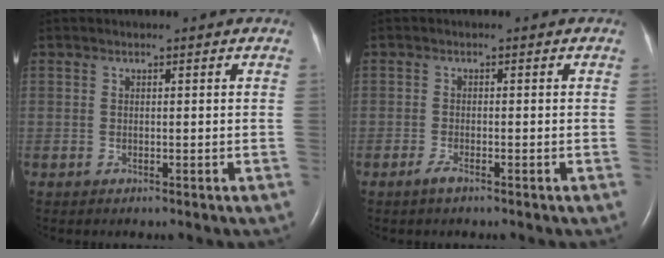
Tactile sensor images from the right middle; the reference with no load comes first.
{"total": 1.4, "force": [-1.1, 0.2, 0.9], "torque": [-0.024, -0.003, -0.022]}